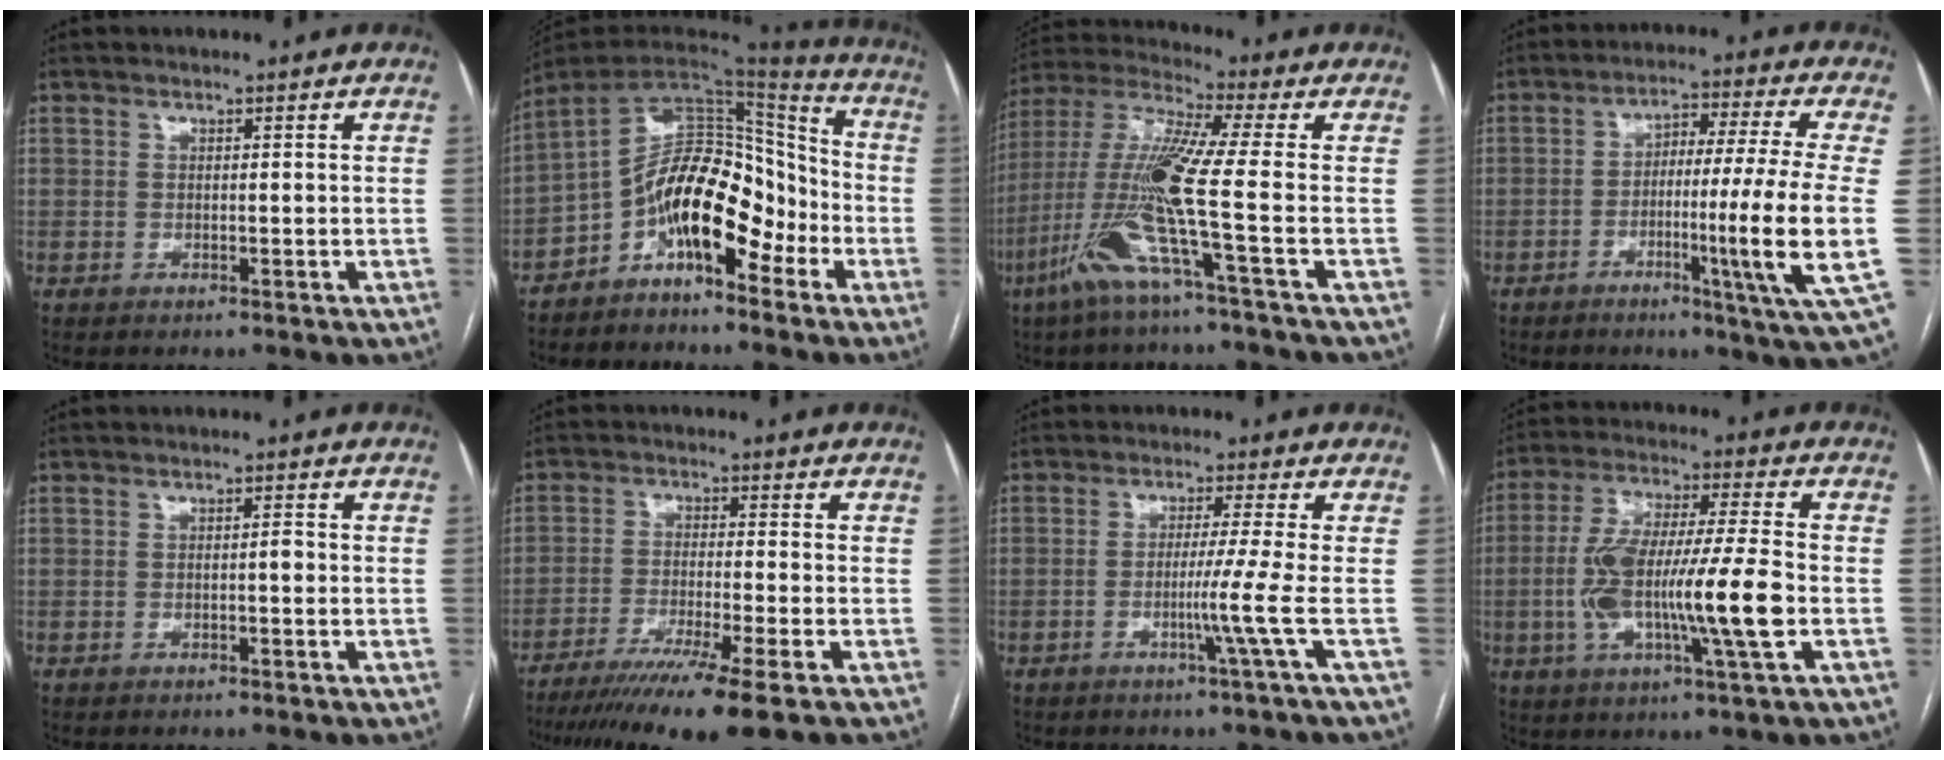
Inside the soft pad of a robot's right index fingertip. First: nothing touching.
{"total": 13.2, "force": [-5.9, 5.7, 10.3], "torque": [-0.172, 0.037, -0.101]}
{"total": 13.8, "force": [-5.2, -1.5, 12.7], "torque": [-0.271, -0.007, -0.110]}
{"total": 14.0, "force": [-2.9, -2.1, 13.6], "torque": [-0.220, -0.016, -0.057]}
{"total": 1.1, "force": [-0.3, 0.1, 1.1], "torque": [-0.016, 0.002, -0.005]}
{"total": 13.4, "force": [-9.8, -1.3, 9.1], "torque": [-0.154, -0.040, -0.156]}
{"total": 5.0, "force": [-1.6, -2.4, 4.1], "torque": [-0.073, -0.009, -0.031]}
{"total": 15.7, "force": [-2.8, 0.8, 15.4], "torque": [-0.296, 0.002, -0.053]}